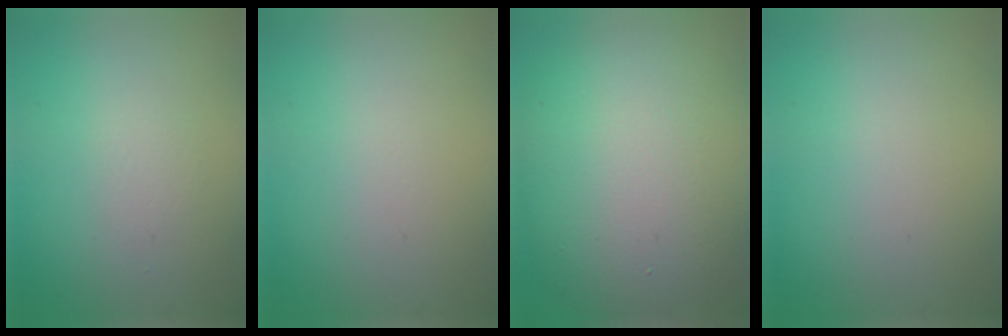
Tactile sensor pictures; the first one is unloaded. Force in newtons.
{"total": 0.0}
{"total": 13.4, "press": 13.4, "slide": 1.0}
{"total": 0.0}